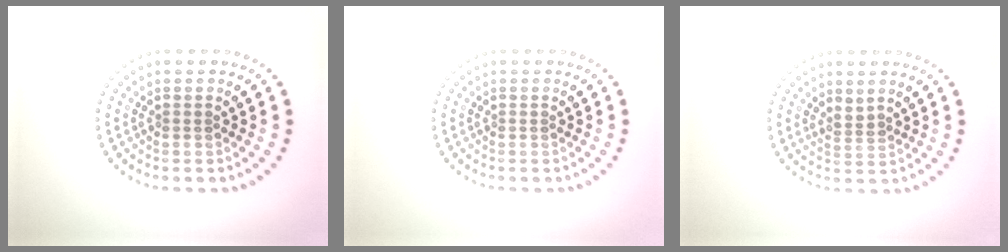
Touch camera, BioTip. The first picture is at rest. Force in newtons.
{"total": 0.0}
{"total": 1.3, "press": 0.8, "slide": 1.0}